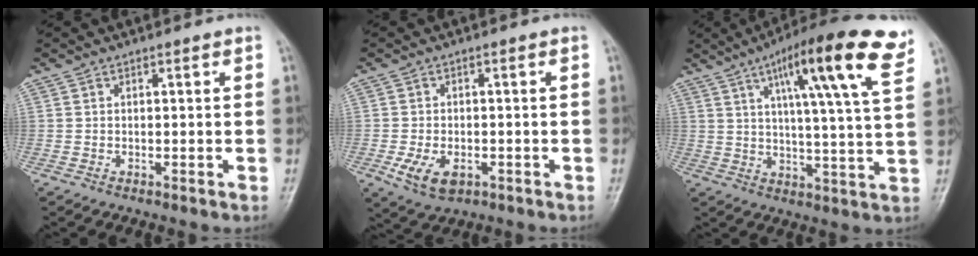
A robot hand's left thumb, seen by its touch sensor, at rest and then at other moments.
{"total": 6.2, "force": [-2.4, 3.7, 4.4], "torque": [-0.082, 0.001, -0.033]}
{"total": 18.6, "force": [9.4, 2.8, 15.8], "torque": [-0.220, -0.025, 0.133]}